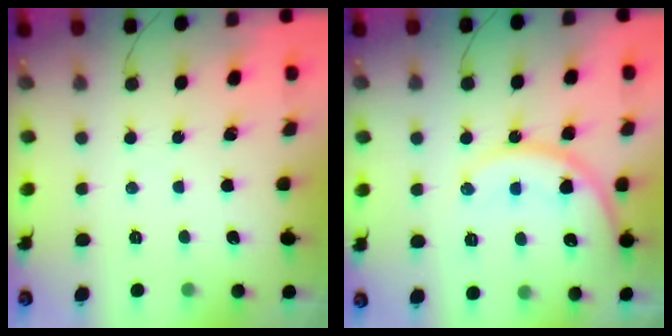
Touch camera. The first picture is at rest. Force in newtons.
{"total": 15.2, "press": 15.1, "slide": 1.5}